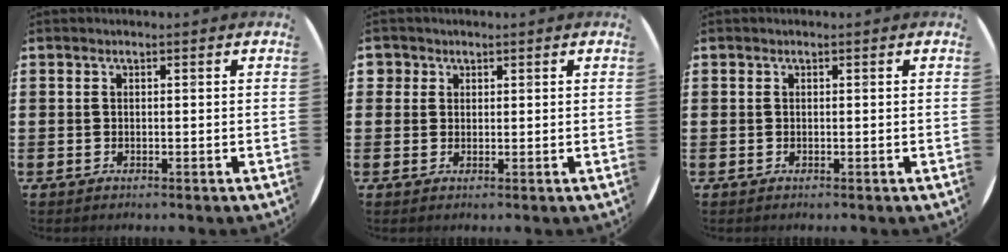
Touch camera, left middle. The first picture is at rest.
{"total": 1.6, "force": [1.1, 1.1, 0.1], "torque": [0.005, 0.002, 0.020]}
{"total": 0.0}